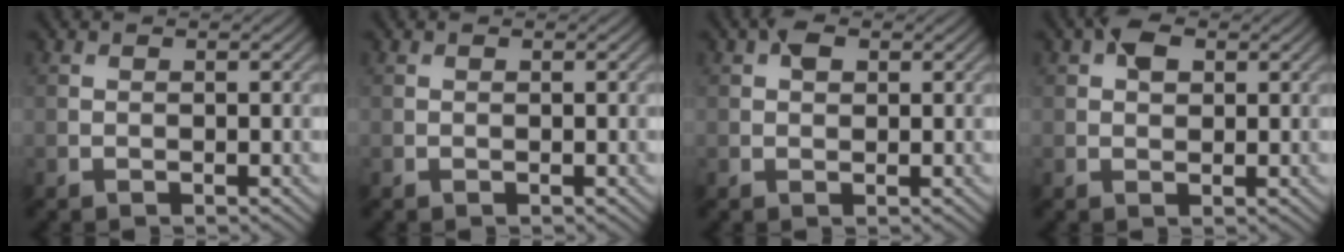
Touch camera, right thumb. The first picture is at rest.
{"total": 0.0}
{"total": 1.8, "force": [0.8, 1.1, 1.2], "torque": [-0.019, 0.005, 0.010]}
{"total": 2.7, "force": [1.1, 1.7, 1.8], "torque": [-0.032, 0.006, 0.015]}